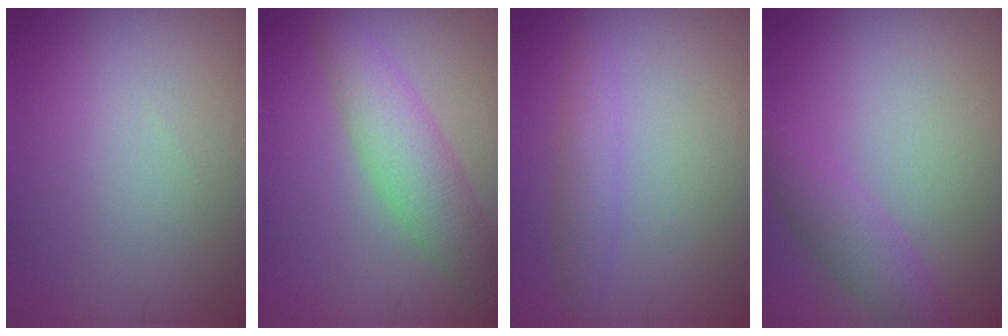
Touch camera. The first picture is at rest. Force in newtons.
{"total": 4.1, "press": 4.1, "slide": 0.1}
{"total": 2.0, "press": 2.0, "slide": 0.1}
{"total": 2.7, "press": 2.7, "slide": 0.1}